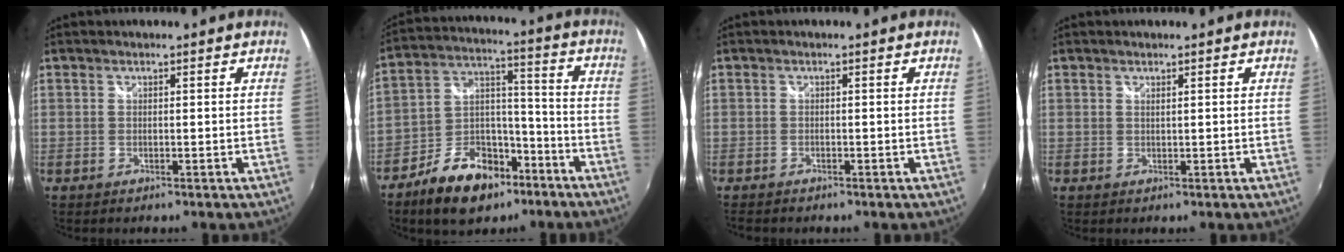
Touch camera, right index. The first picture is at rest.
{"total": 14.6, "force": [-9.1, 8.6, 7.6], "torque": [-0.150, 0.034, -0.142]}
{"total": 1.4, "force": [-1.1, 0.6, 0.6], "torque": [-0.014, -0.004, -0.020]}
{"total": 0.5, "force": [0.4, 0.0, 0.3], "torque": [-0.003, 0.000, 0.007]}